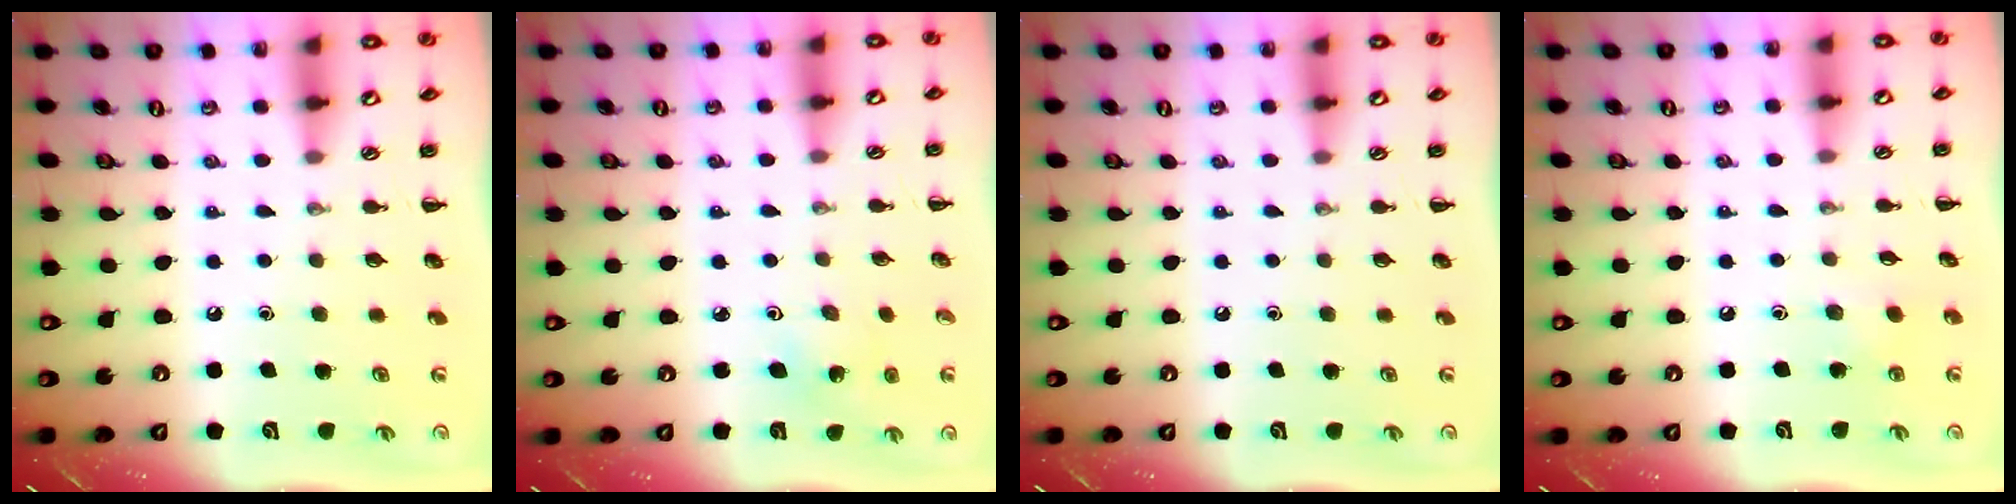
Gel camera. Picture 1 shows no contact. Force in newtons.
{"total": 3.8, "press": 3.7, "slide": 1.0}
{"total": 0.0}
{"total": 4.1, "press": 3.9, "slide": 1.2}